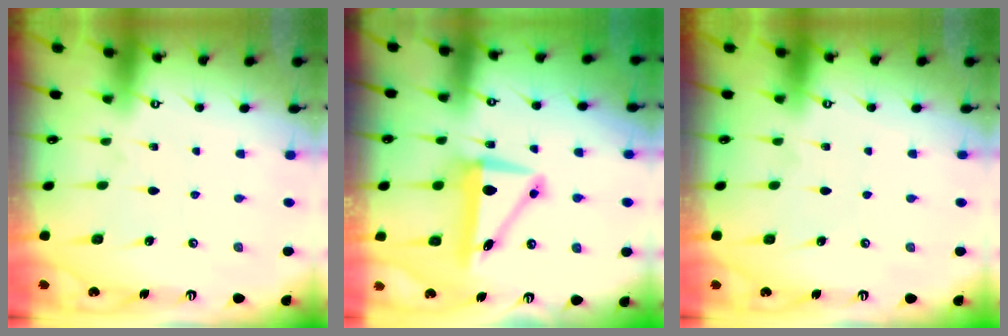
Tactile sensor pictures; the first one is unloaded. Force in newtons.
{"total": 9.4, "press": 9.3, "slide": 1.4}
{"total": 0.0}